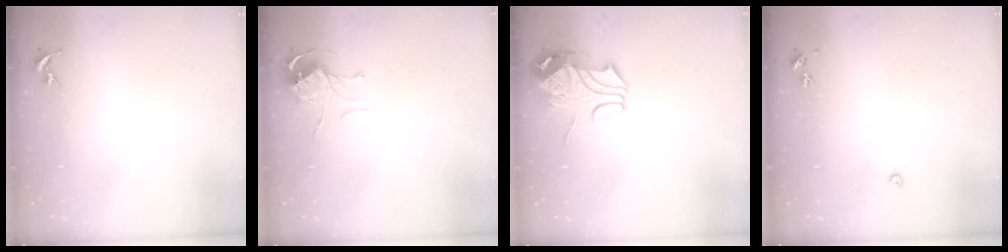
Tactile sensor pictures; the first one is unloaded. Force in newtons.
{"total": 7.0, "press": 7.0, "slide": 0.6}
{"total": 10.5, "press": 10.4, "slide": 1.1}
{"total": 2.4, "press": 2.4, "slide": 0.3}